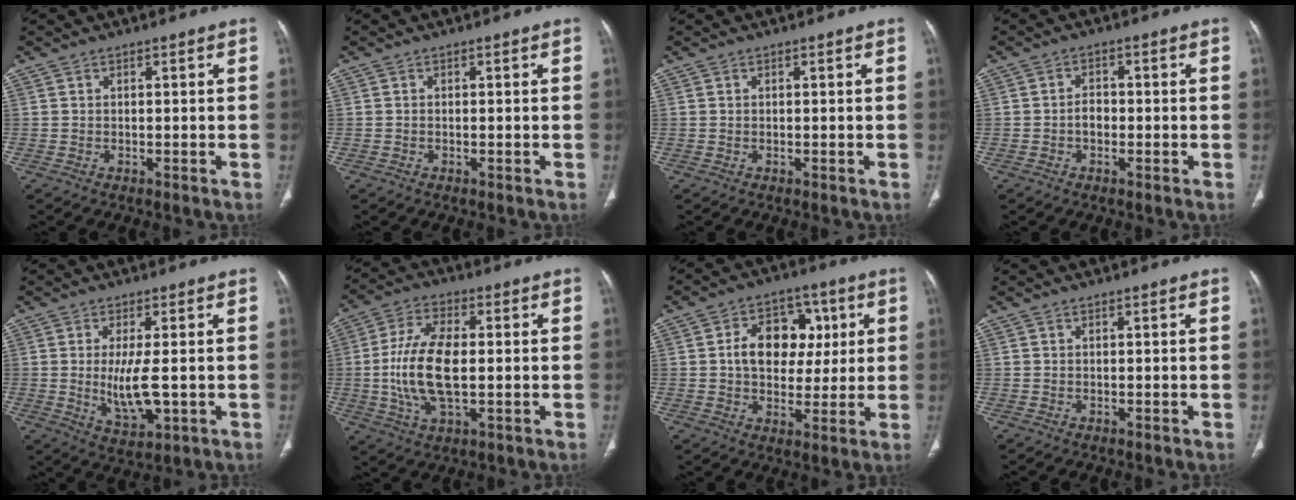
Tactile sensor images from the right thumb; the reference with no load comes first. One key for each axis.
{"total": 0.0}
{"total": 0.0}
{"total": 2.5, "fx": -0.7, "fy": 1.7, "fz": 1.6, "tx": -0.017, "ty": 0.010, "tz": -0.016}
{"total": 7.8, "fx": -0.3, "fy": 2.7, "fz": 7.3, "tx": -0.141, "ty": -0.021, "tz": 0.003}
{"total": 13.4, "fx": -0.4, "fy": 6.4, "fz": 11.8, "tx": -0.242, "ty": 0.005, "tz": -0.007}
{"total": 12.7, "fx": 2.1, "fy": 9.4, "fz": 8.2, "tx": -0.082, "ty": 0.010, "tz": 0.033}
{"total": 0.0}